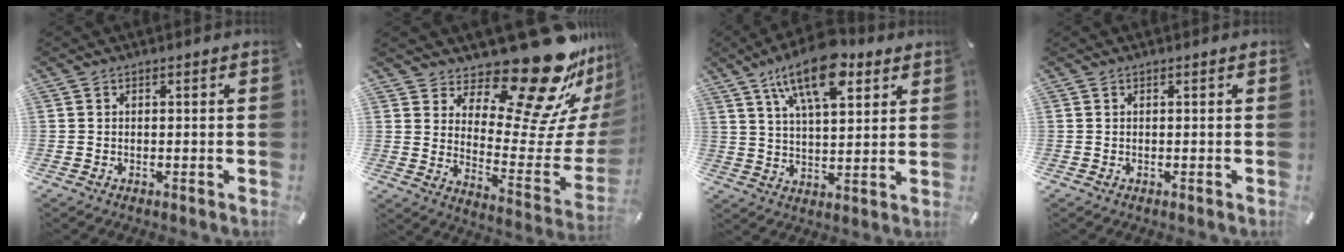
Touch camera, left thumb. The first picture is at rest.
{"total": 26.7, "force": [19.3, 9.7, 15.7], "torque": [-0.198, -0.151, 0.313]}
{"total": 16.0, "force": [9.4, 7.1, 10.9], "torque": [-0.178, -0.029, 0.159]}
{"total": 0.0}